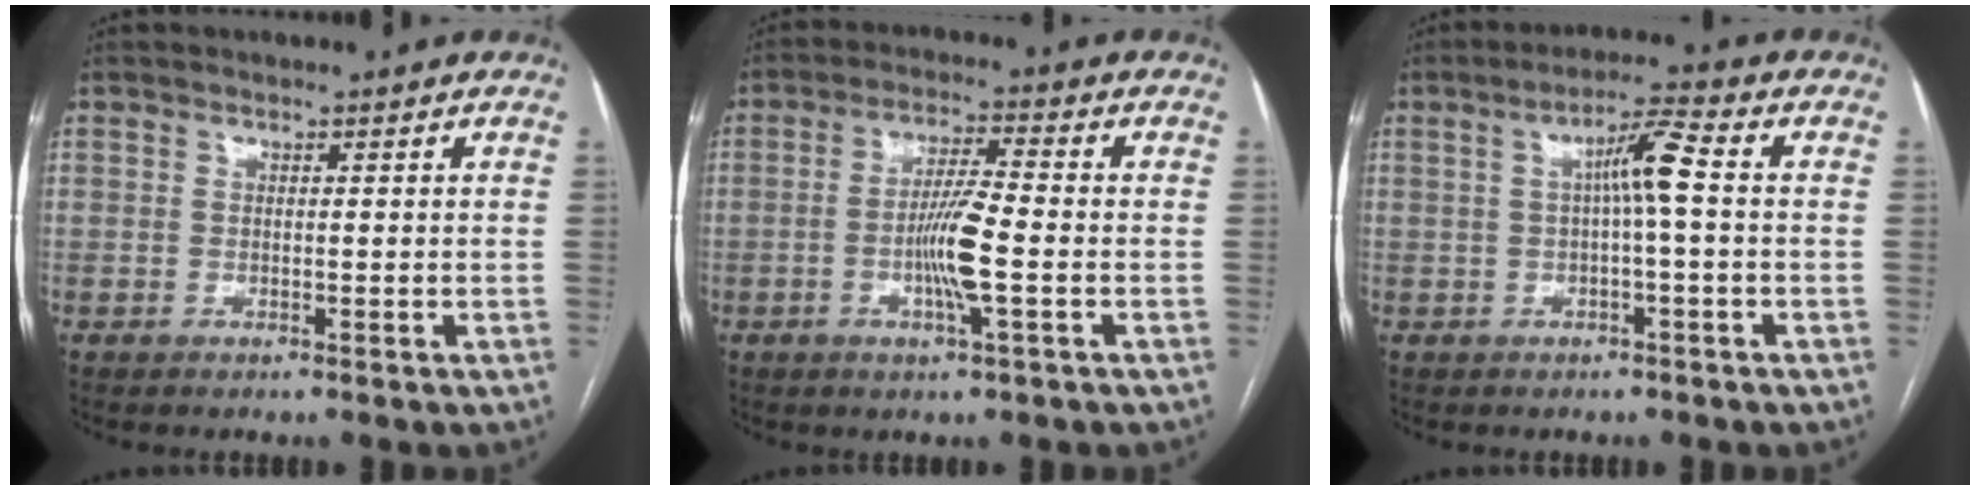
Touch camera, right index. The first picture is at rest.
{"total": 7.4, "force": [-1.8, 0.2, 7.2], "torque": [-0.137, -0.003, -0.035]}
{"total": 5.6, "force": [0.4, 0.0, 5.6], "torque": [-0.096, 0.015, 0.006]}